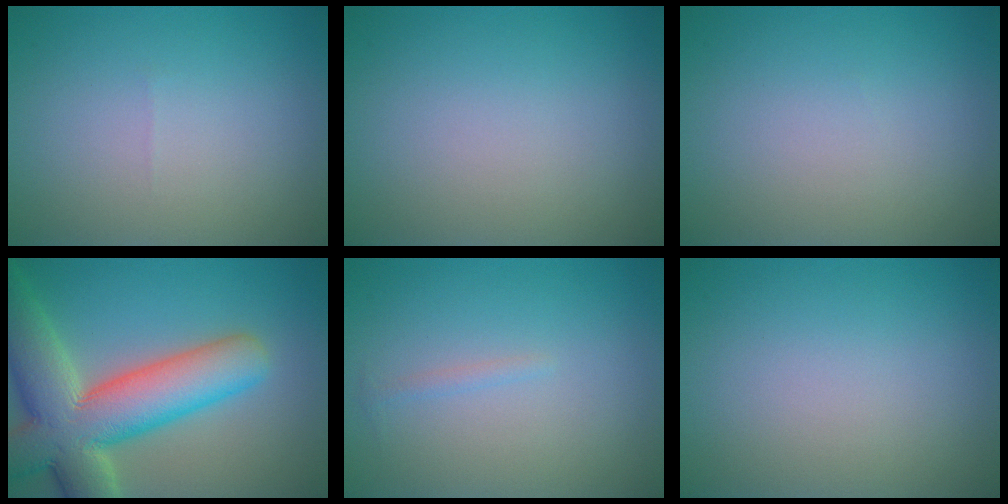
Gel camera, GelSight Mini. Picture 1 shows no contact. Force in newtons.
{"total": 0.0}
{"total": 0.0}
{"total": 12.1, "press": 12.0, "slide": 1.2}
{"total": 0.6, "press": 0.6, "slide": 0.1}
{"total": 0.0}